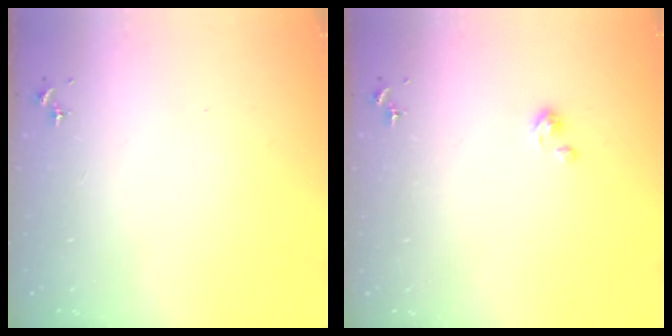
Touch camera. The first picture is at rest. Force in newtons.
{"total": 2.5, "press": 2.5, "slide": 0.3}